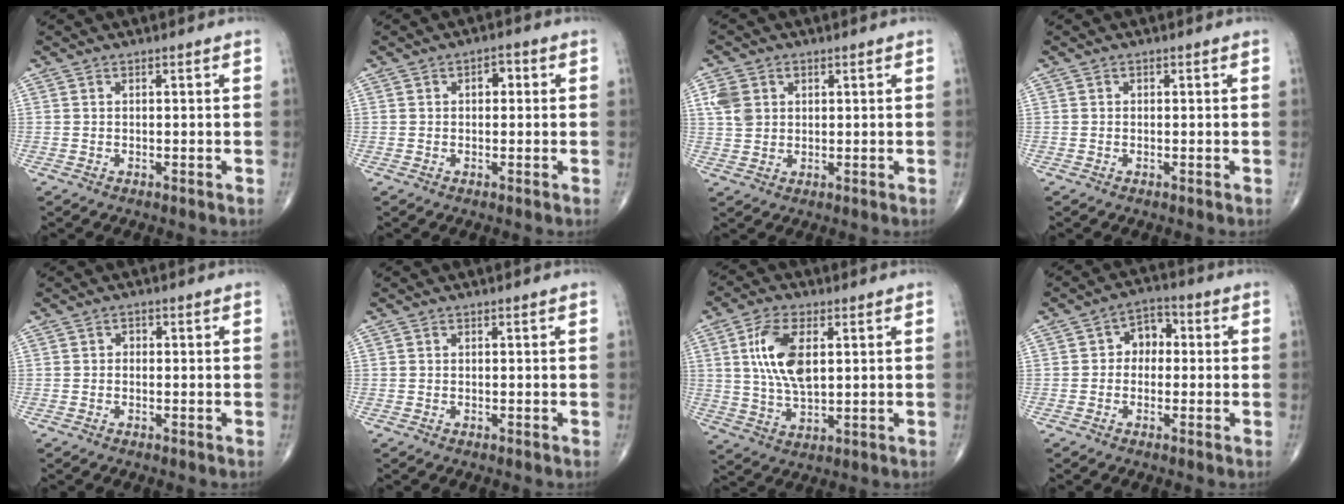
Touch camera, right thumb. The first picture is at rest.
{"total": 2.7, "force": [0.4, 1.8, 1.9], "torque": [-0.013, 0.009, 0.000]}
{"total": 5.1, "force": [1.5, 4.0, 2.7], "torque": [-0.041, 0.001, 0.031]}
{"total": 0.0}
{"total": 0.9, "force": [-0.2, 0.8, 0.5], "torque": [0.003, 0.004, -0.010]}
{"total": 0.0}
{"total": 11.0, "force": [2.6, 5.5, 9.2], "torque": [-0.177, -0.007, 0.052]}
{"total": 5.5, "force": [0.2, 4.2, 3.5], "torque": [-0.023, 0.022, -0.010]}